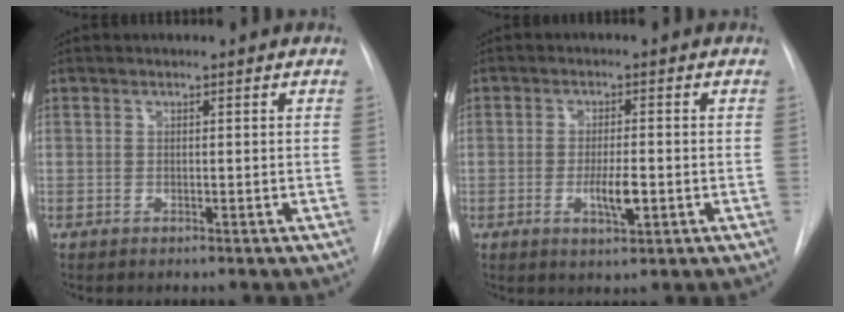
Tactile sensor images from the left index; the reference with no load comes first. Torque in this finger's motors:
{"motor_torque": [0.66, 0.04, 0.14, 0.07]}